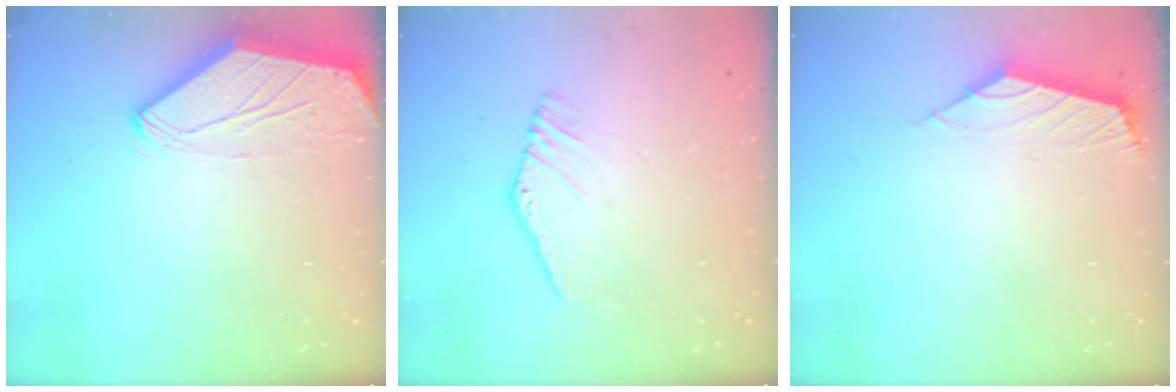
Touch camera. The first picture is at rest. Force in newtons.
{"total": 3.4, "press": 3.4, "slide": 0.0}
{"total": 2.6, "press": 2.5, "slide": 0.6}